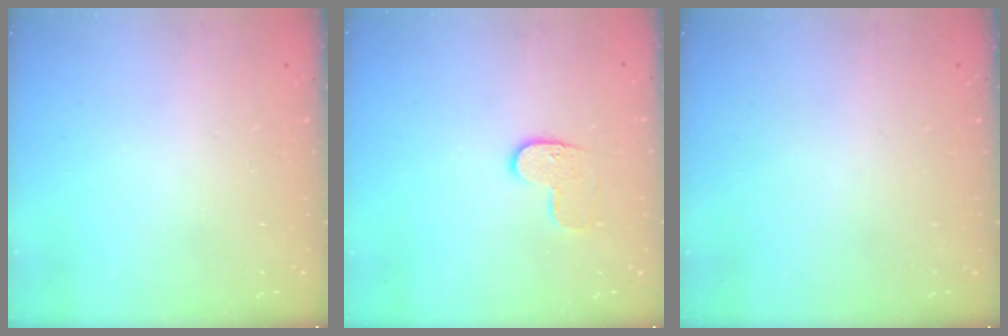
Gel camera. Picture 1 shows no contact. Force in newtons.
{"total": 6.2, "press": 6.2, "slide": 0.3}
{"total": 0.0}